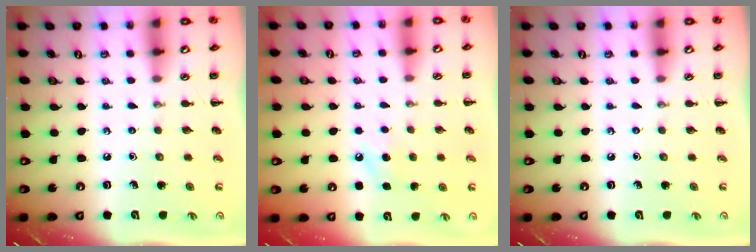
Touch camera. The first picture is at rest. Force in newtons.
{"total": 5.6, "press": 5.4, "slide": 1.5}
{"total": 0.0}